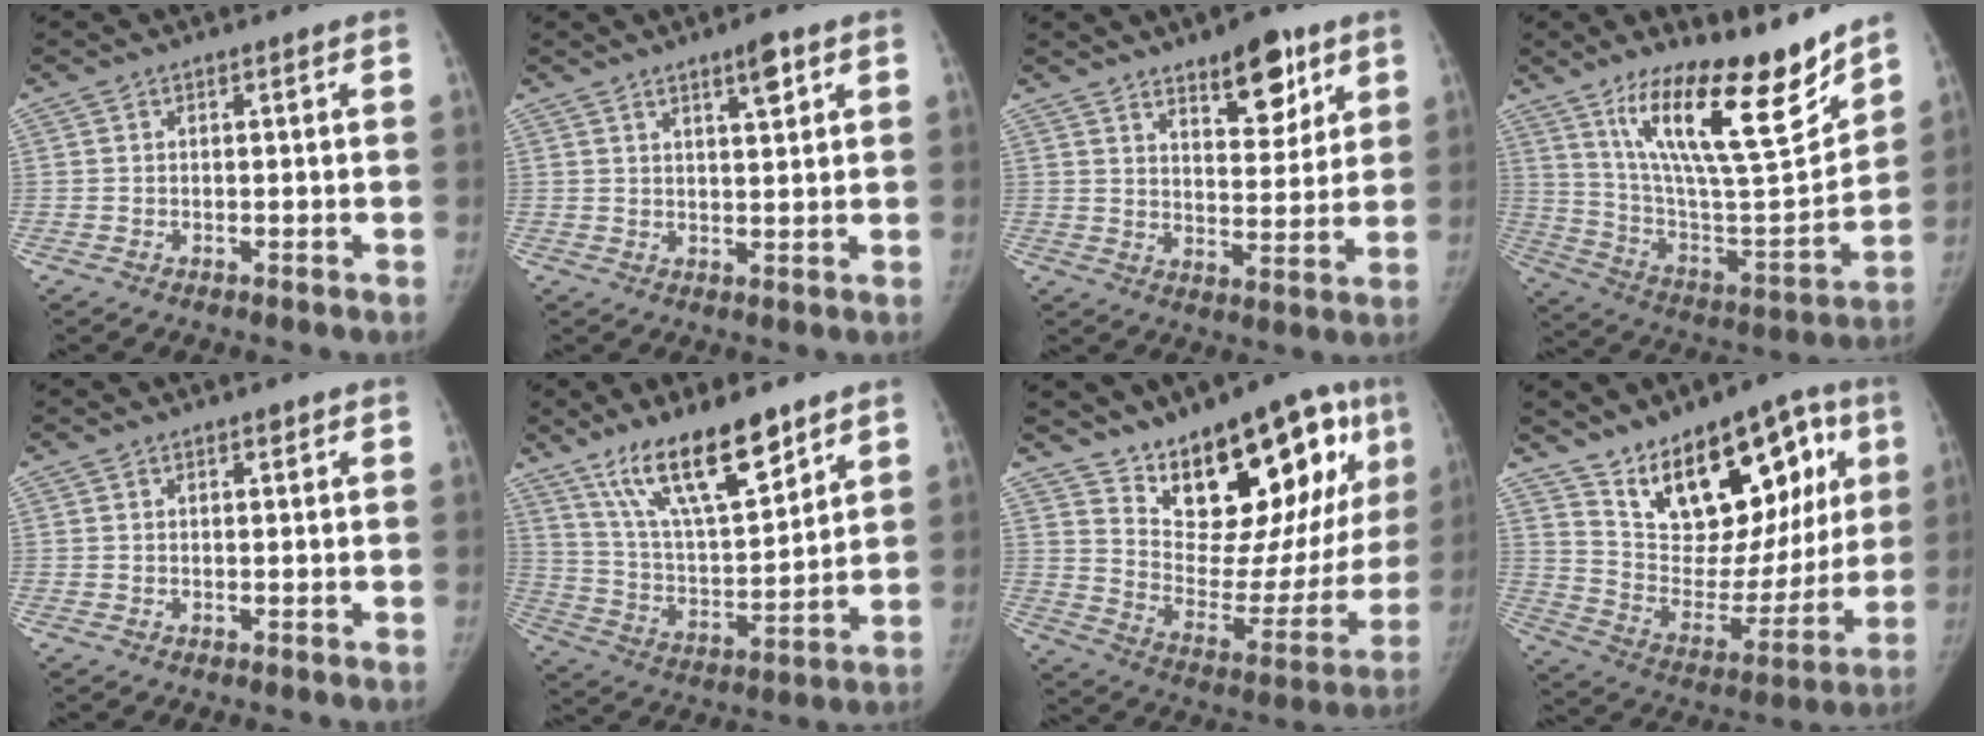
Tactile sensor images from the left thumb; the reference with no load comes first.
{"total": 8.8, "force": [5.2, 3.9, 5.9], "torque": [-0.054, -0.029, 0.076]}
{"total": 14.9, "force": [9.6, 6.4, 9.5], "torque": [-0.092, -0.059, 0.151]}
{"total": 24.0, "force": [16.4, 5.6, 16.5], "torque": [-0.239, -0.092, 0.286]}
{"total": 0.7, "force": [0.5, 0.4, 0.4], "torque": [-0.003, -0.002, 0.006]}
{"total": 17.9, "force": [12.1, 5.5, 12.0], "torque": [-0.182, -0.063, 0.229]}
{"total": 25.5, "force": [14.8, 10.5, 18.0], "torque": [-0.205, -0.071, 0.234]}
{"total": 24.1, "force": [12.4, 12.3, 16.5], "torque": [-0.189, -0.038, 0.211]}